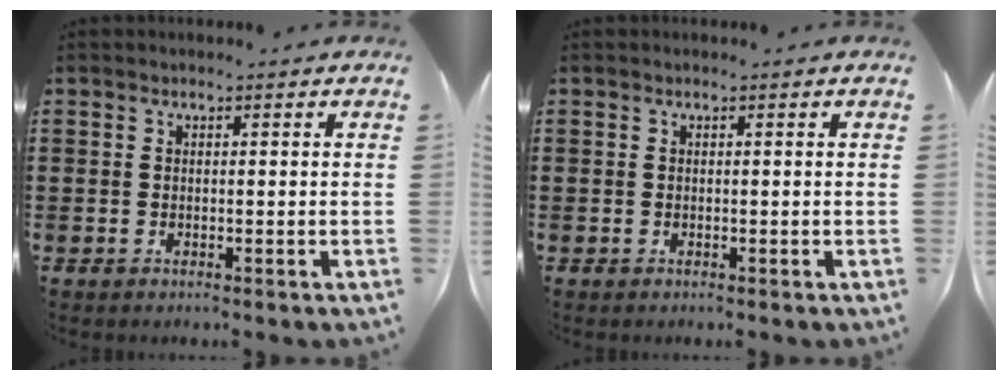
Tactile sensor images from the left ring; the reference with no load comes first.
{"total": 0.0}